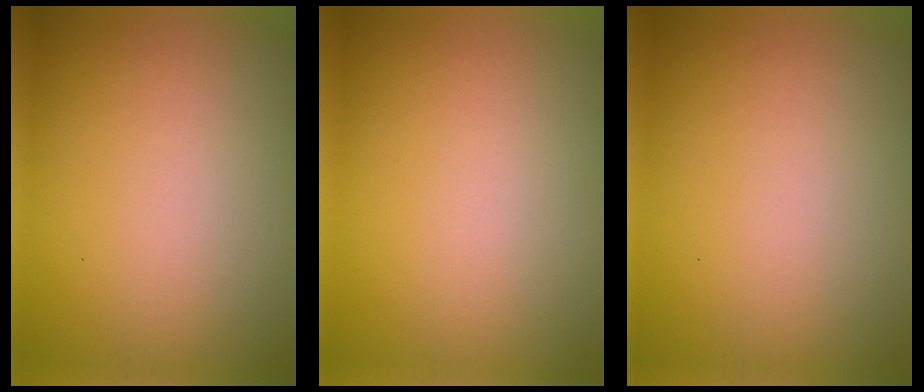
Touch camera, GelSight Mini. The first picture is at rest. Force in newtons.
{"total": 0.0}
{"total": 0.0}